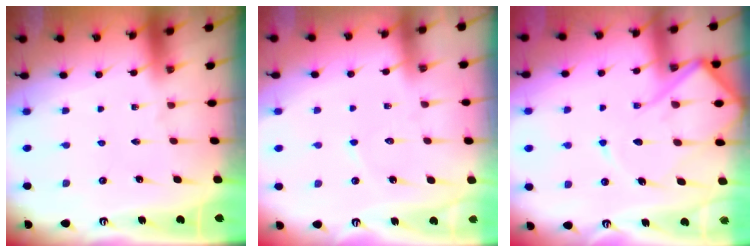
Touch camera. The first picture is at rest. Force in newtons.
{"total": 3.9, "press": 3.8, "slide": 0.4}
{"total": 12.7, "press": 12.6, "slide": 1.1}